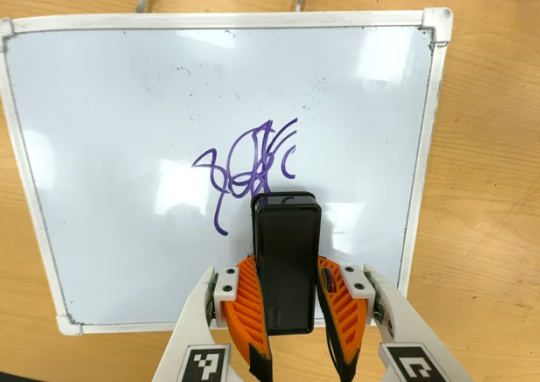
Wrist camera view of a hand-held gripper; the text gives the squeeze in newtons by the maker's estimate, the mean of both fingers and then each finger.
{"total": 7.6, "left": 5.8, "right": 9.4}